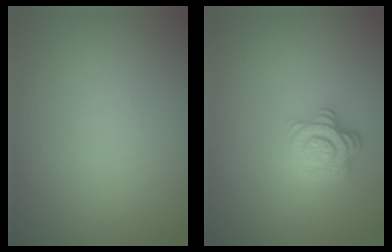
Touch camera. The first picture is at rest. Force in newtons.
{"total": 3.8, "press": 2.7, "slide": 2.6}